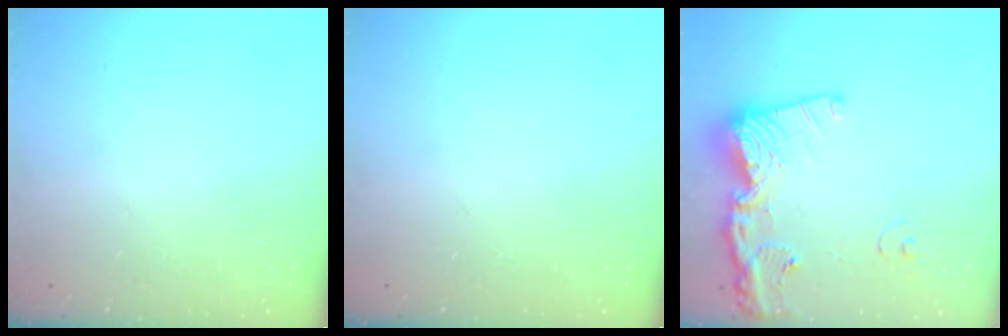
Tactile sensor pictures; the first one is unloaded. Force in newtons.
{"total": 0.0}
{"total": 17.6, "press": 17.5, "slide": 2.0}